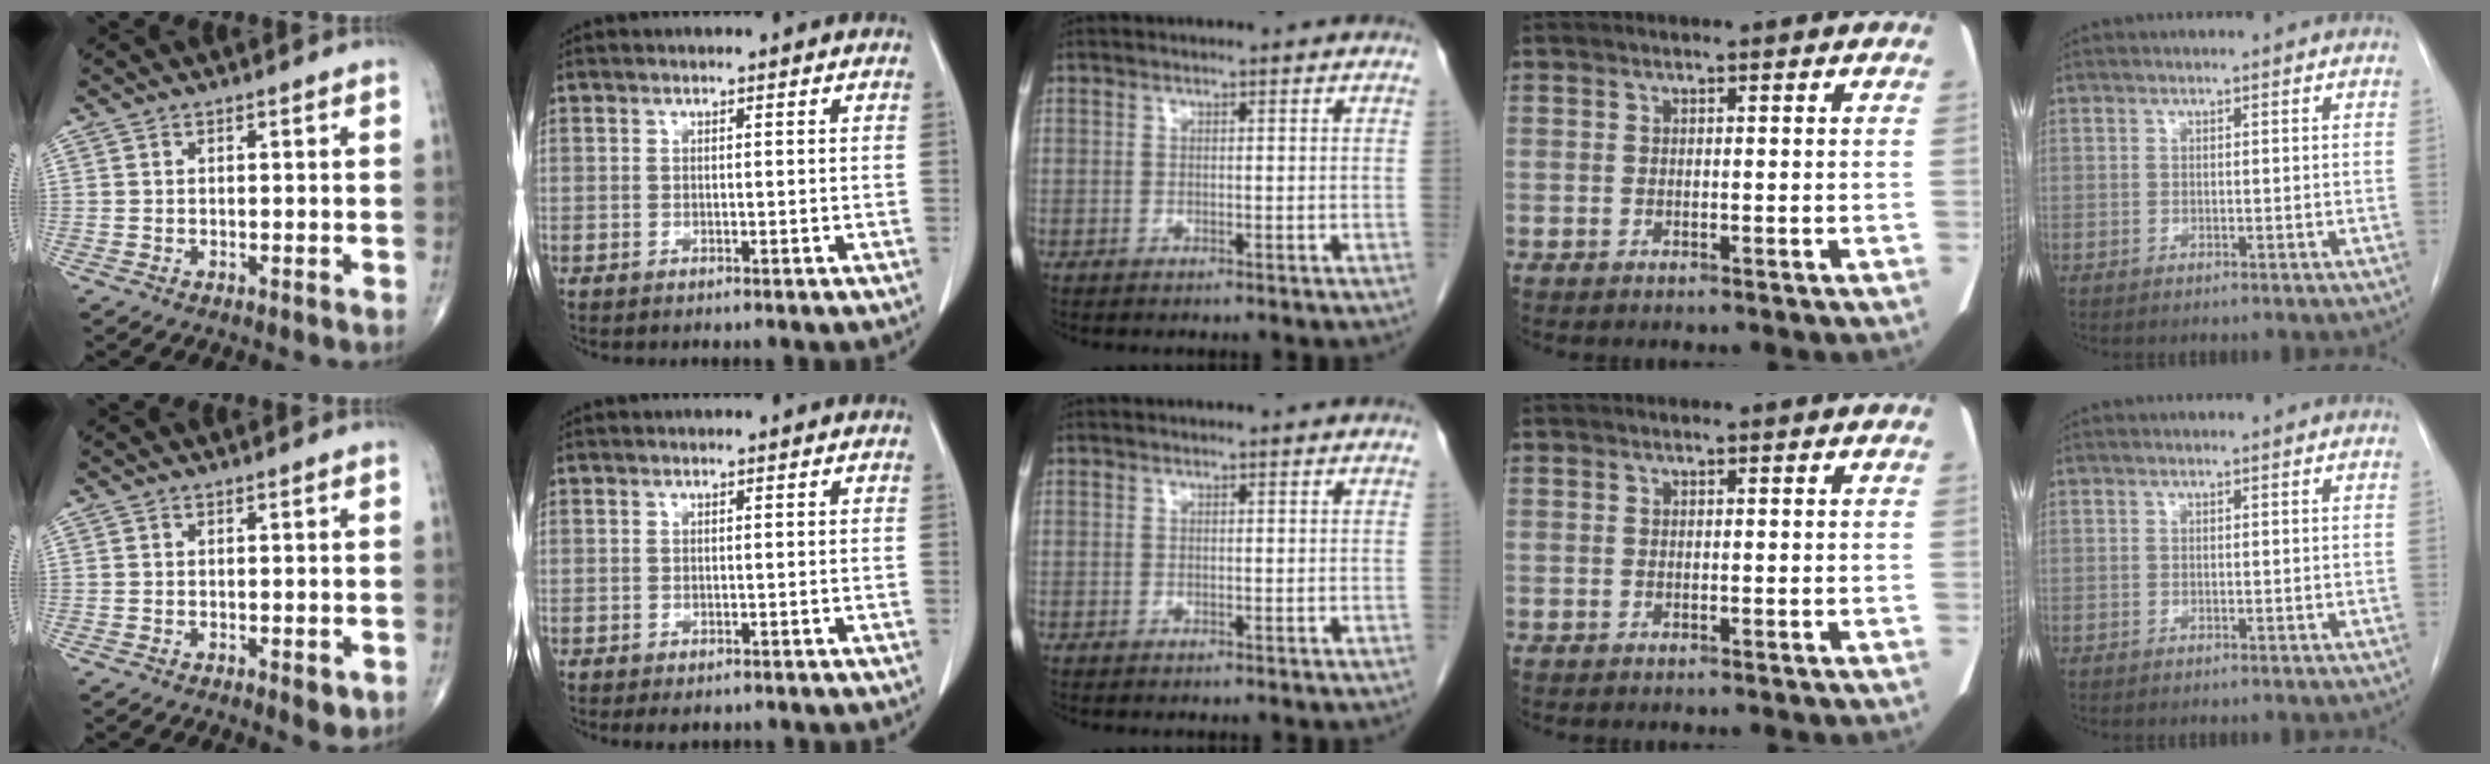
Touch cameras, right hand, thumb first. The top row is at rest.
{"thumb": {"total": 2.3, "force": [-0.7, 1.0, 1.9], "torque": [-0.016, -0.003, -0.007]}, "index": {"total": 1.0, "force": [-0.4, 0.9, 0.4], "torque": [-0.005, 0.003, 0.002]}}